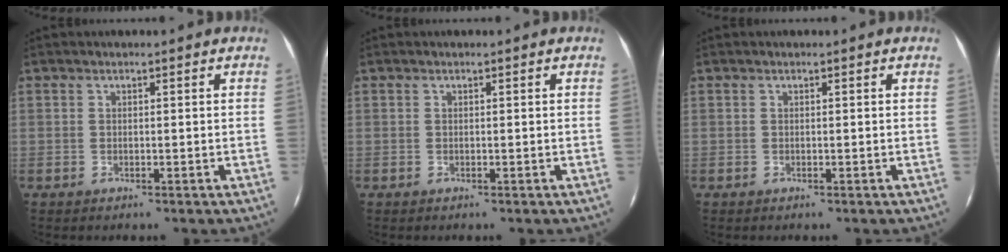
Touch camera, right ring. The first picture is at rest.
{"total": 0.0}
{"total": 0.0}